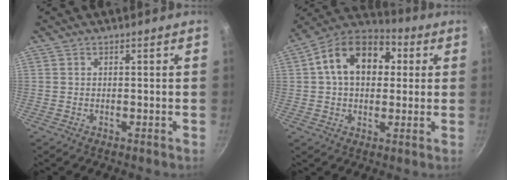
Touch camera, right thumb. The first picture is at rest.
{"total": 16.5, "force": [3.4, 11.4, 11.3], "torque": [-0.155, 0.026, 0.035]}